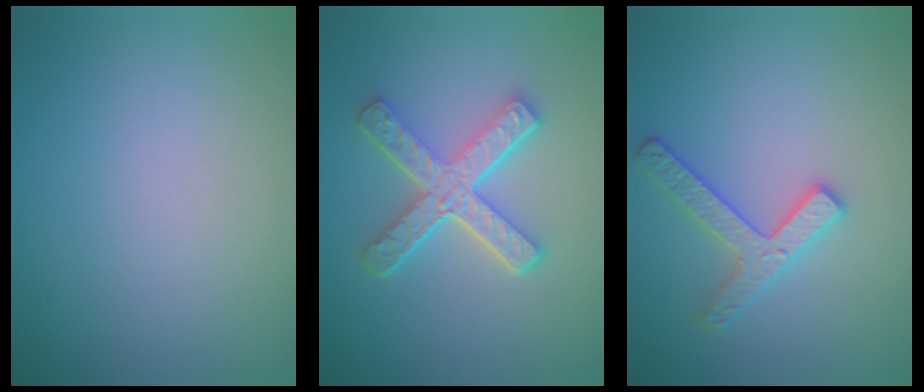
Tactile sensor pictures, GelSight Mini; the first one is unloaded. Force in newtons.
{"total": 5.1, "press": 3.9, "slide": 3.3}
{"total": 2.6, "press": 2.5, "slide": 0.4}